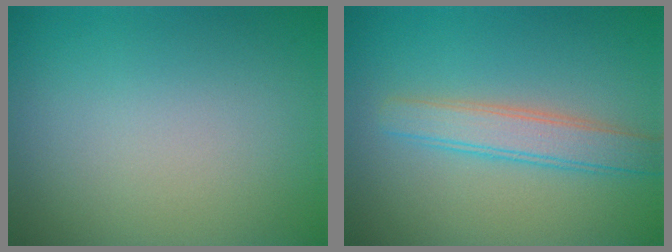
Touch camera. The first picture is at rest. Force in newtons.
{"total": 3.3, "press": 3.3, "slide": 0.1}